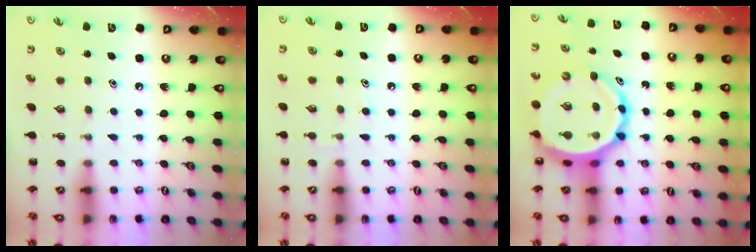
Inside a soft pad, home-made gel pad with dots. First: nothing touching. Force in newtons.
{"total": 5.9, "press": 5.7, "slide": 1.8}
{"total": 12.2, "press": 11.6, "slide": 3.7}